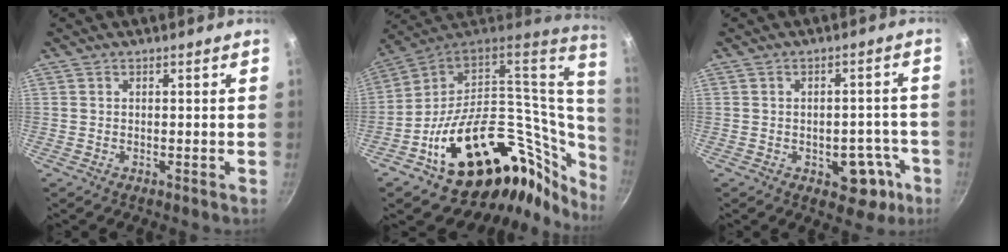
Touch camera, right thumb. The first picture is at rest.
{"total": 35.1, "force": [1.4, 24.4, 25.2], "torque": [-0.365, 0.013, 0.046]}
{"total": 8.3, "force": [-3.2, 5.1, 5.6], "torque": [-0.028, 0.026, -0.034]}